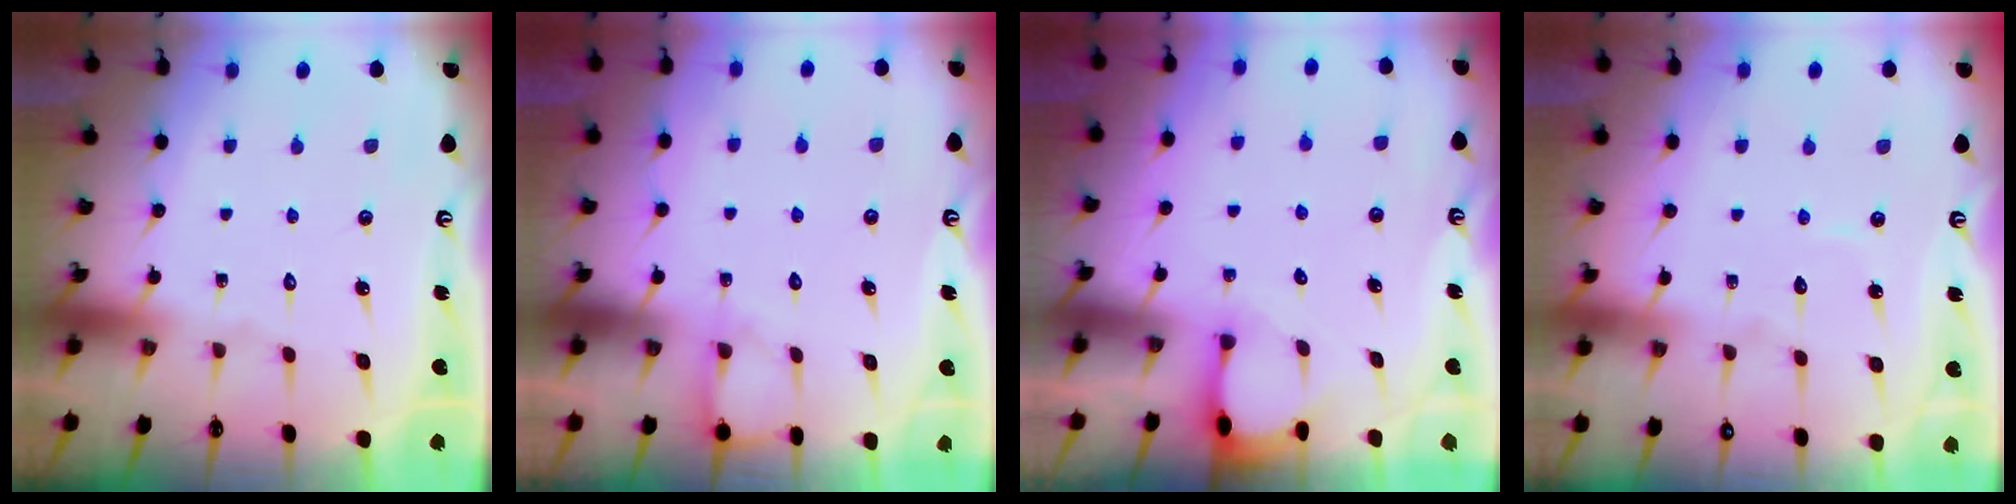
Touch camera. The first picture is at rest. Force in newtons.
{"total": 3.3, "press": 3.3, "slide": 0.4}
{"total": 2.0, "press": 1.9, "slide": 0.3}
{"total": 3.7, "press": 3.7, "slide": 0.1}